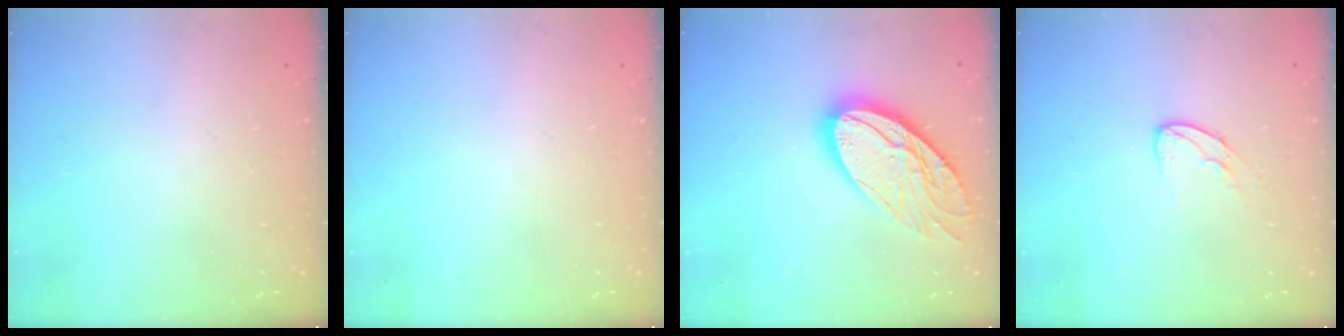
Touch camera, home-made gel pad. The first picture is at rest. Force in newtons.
{"total": 0.0}
{"total": 17.9, "press": 17.8, "slide": 1.9}
{"total": 6.6, "press": 6.6, "slide": 0.7}